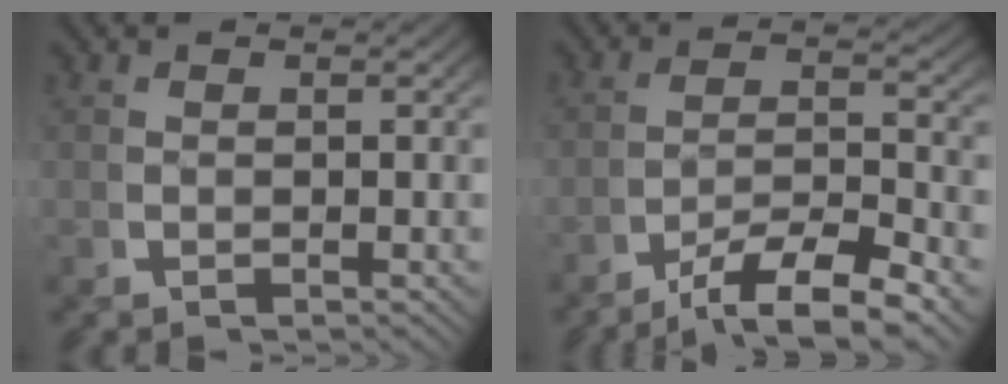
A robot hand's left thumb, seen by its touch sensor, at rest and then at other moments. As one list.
[{"total": 6.7, "force": [-3.0, 3.3, 5.1], "torque": [-0.083, -0.021, -0.041]}]